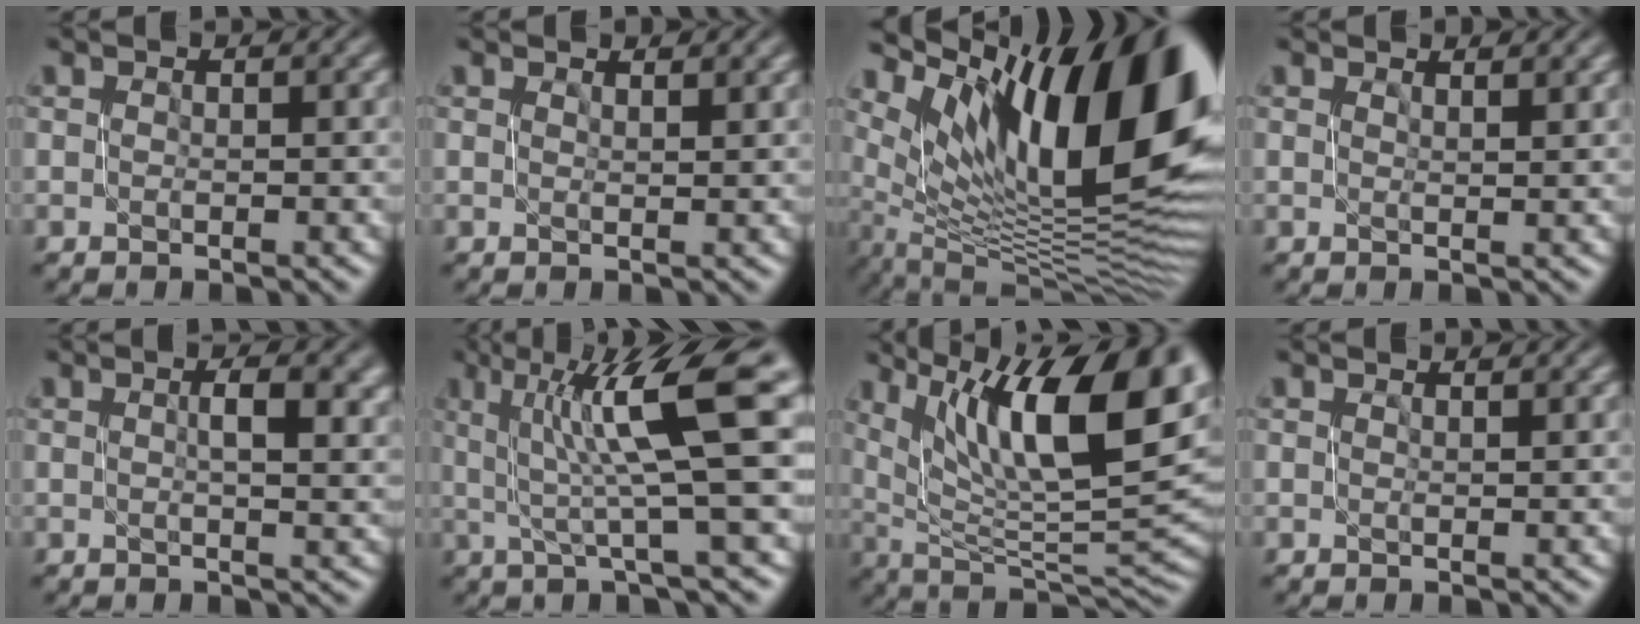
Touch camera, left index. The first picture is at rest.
{"total": 1.7, "force": [1.4, 0.5, 0.8], "torque": [-0.002, 0.000, 0.019]}
{"total": 16.5, "force": [6.2, 6.6, 13.8], "torque": [-0.224, 0.006, 0.108]}
{"total": 2.0, "force": [1.6, 0.6, 1.0], "torque": [-0.005, 0.001, 0.022]}
{"total": 4.9, "force": [1.0, 1.7, 4.5], "torque": [-0.052, 0.009, 0.015]}
{"total": 9.7, "force": [2.3, 1.8, 9.2], "torque": [-0.122, 0.010, 0.039]}
{"total": 14.4, "force": [6.4, 4.6, 12.0], "torque": [-0.185, 0.012, 0.117]}
{"total": 0.7, "force": [0.6, 0.2, 0.4], "torque": [-0.001, 0.001, 0.009]}